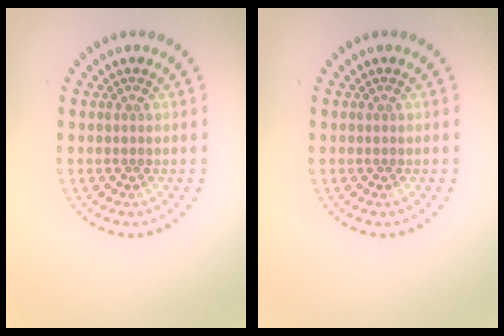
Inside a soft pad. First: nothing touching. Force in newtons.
{"total": 0.0}